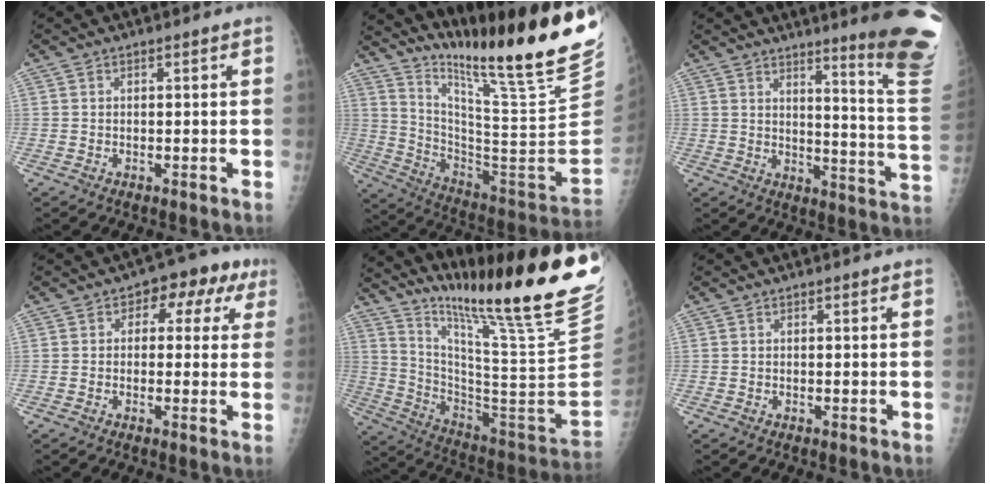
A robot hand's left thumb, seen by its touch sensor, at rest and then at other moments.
{"total": 28.5, "force": [21.3, 1.4, 18.8], "torque": [-0.277, -0.146, 0.325]}
{"total": 18.2, "force": [13.2, 0.4, 12.5], "torque": [-0.137, -0.124, 0.162]}
{"total": 7.6, "force": [2.5, 5.1, 5.1], "torque": [-0.013, 0.015, 0.018]}
{"total": 30.8, "force": [21.2, 2.0, 22.3], "torque": [-0.330, -0.123, 0.329]}
{"total": 0.0}